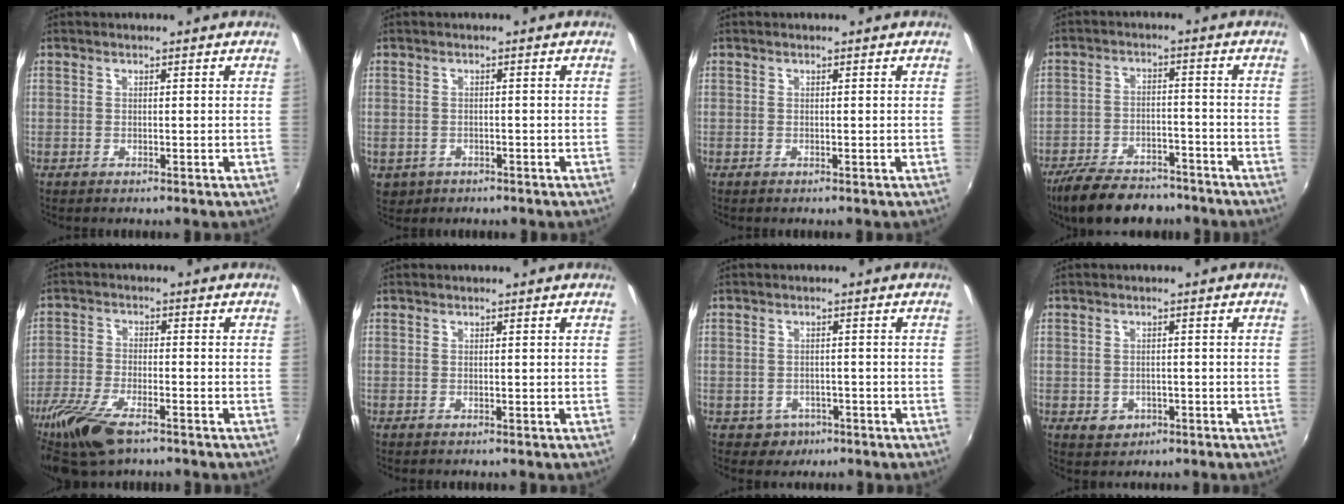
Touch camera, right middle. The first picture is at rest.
{"total": 4.2, "force": [-1.5, 3.5, 1.6], "torque": [-0.043, -0.009, -0.015]}
{"total": 0.0}
{"total": 15.1, "force": [-12.2, 5.9, 6.7], "torque": [-0.151, -0.010, -0.186]}
{"total": 12.4, "force": [-8.3, 4.4, 8.1], "torque": [-0.191, -0.035, -0.163]}
{"total": 0.0}
{"total": 3.7, "force": [-1.7, 3.2, 0.7], "torque": [-0.025, 0.001, -0.019]}
{"total": 3.5, "force": [-1.3, 3.0, 1.3], "torque": [-0.032, -0.003, -0.012]}